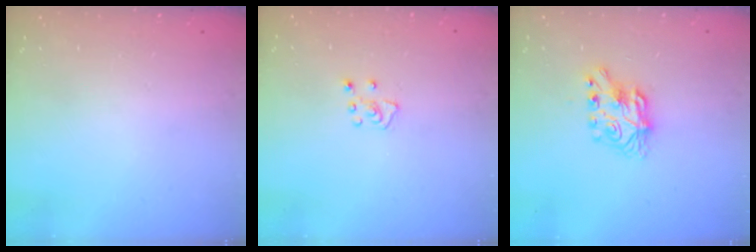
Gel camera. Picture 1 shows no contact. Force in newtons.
{"total": 5.0, "press": 5.0, "slide": 0.5}
{"total": 7.7, "press": 7.7, "slide": 0.7}